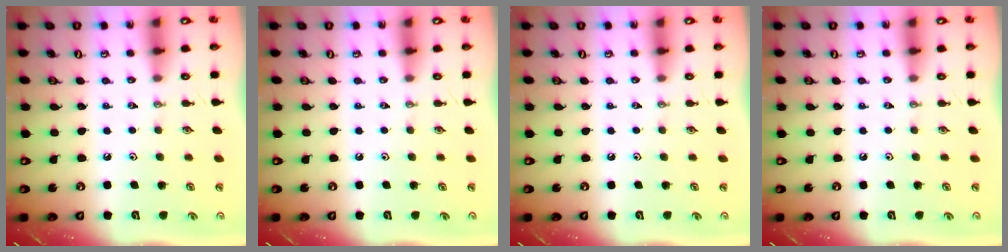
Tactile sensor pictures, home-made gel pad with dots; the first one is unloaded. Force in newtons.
{"total": 0.0}
{"total": 0.0}
{"total": 0.0}